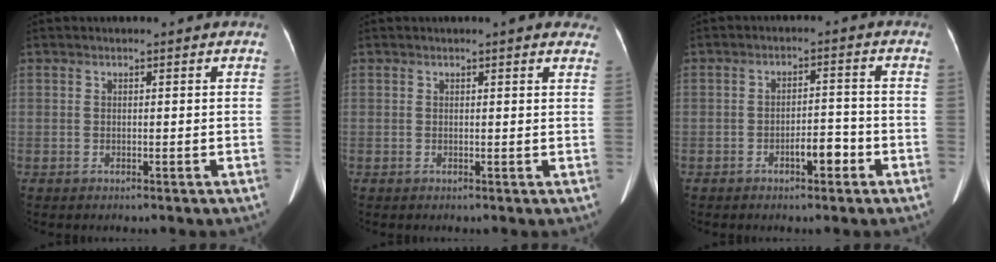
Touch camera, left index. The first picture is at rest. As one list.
[{"total": 5.3, "force": [4.4, 1.0, 2.8], "torque": [-0.020, 0.005, 0.036]}, {"total": 3.7, "force": [-2.1, 1.3, 2.8], "torque": [-0.040, 0.006, -0.033]}]